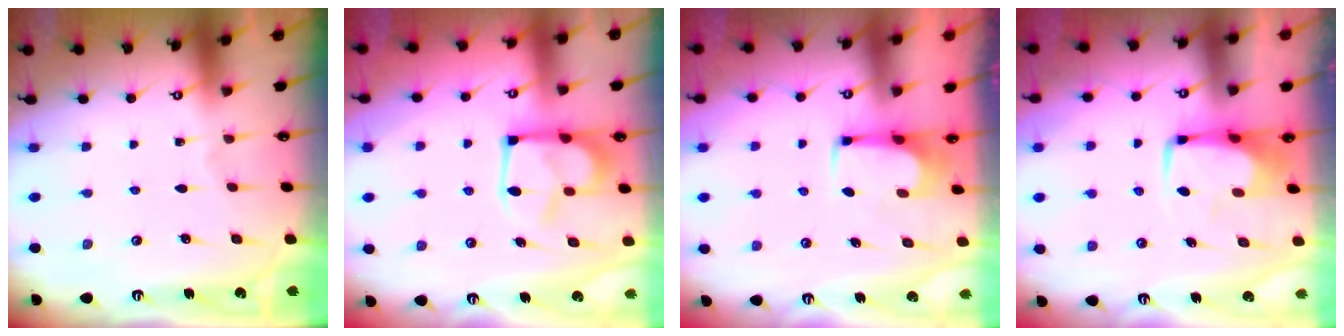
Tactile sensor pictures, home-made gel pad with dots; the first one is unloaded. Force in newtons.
{"total": 5.5, "press": 5.3, "slide": 1.2}
{"total": 3.6, "press": 3.6, "slide": 0.2}
{"total": 0.0}